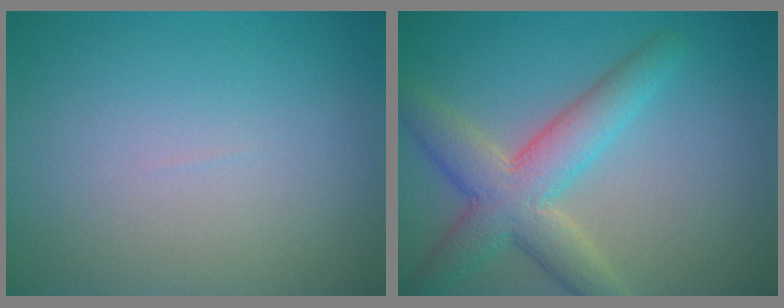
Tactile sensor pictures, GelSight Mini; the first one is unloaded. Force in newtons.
{"total": 6.0, "press": 6.0, "slide": 0.2}